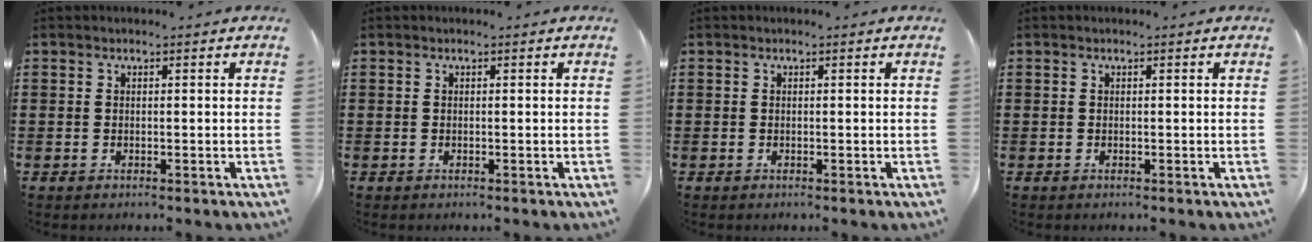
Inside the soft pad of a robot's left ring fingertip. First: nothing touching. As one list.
[{"total": 0.0}, {"total": 0.0}, {"total": 0.0}]